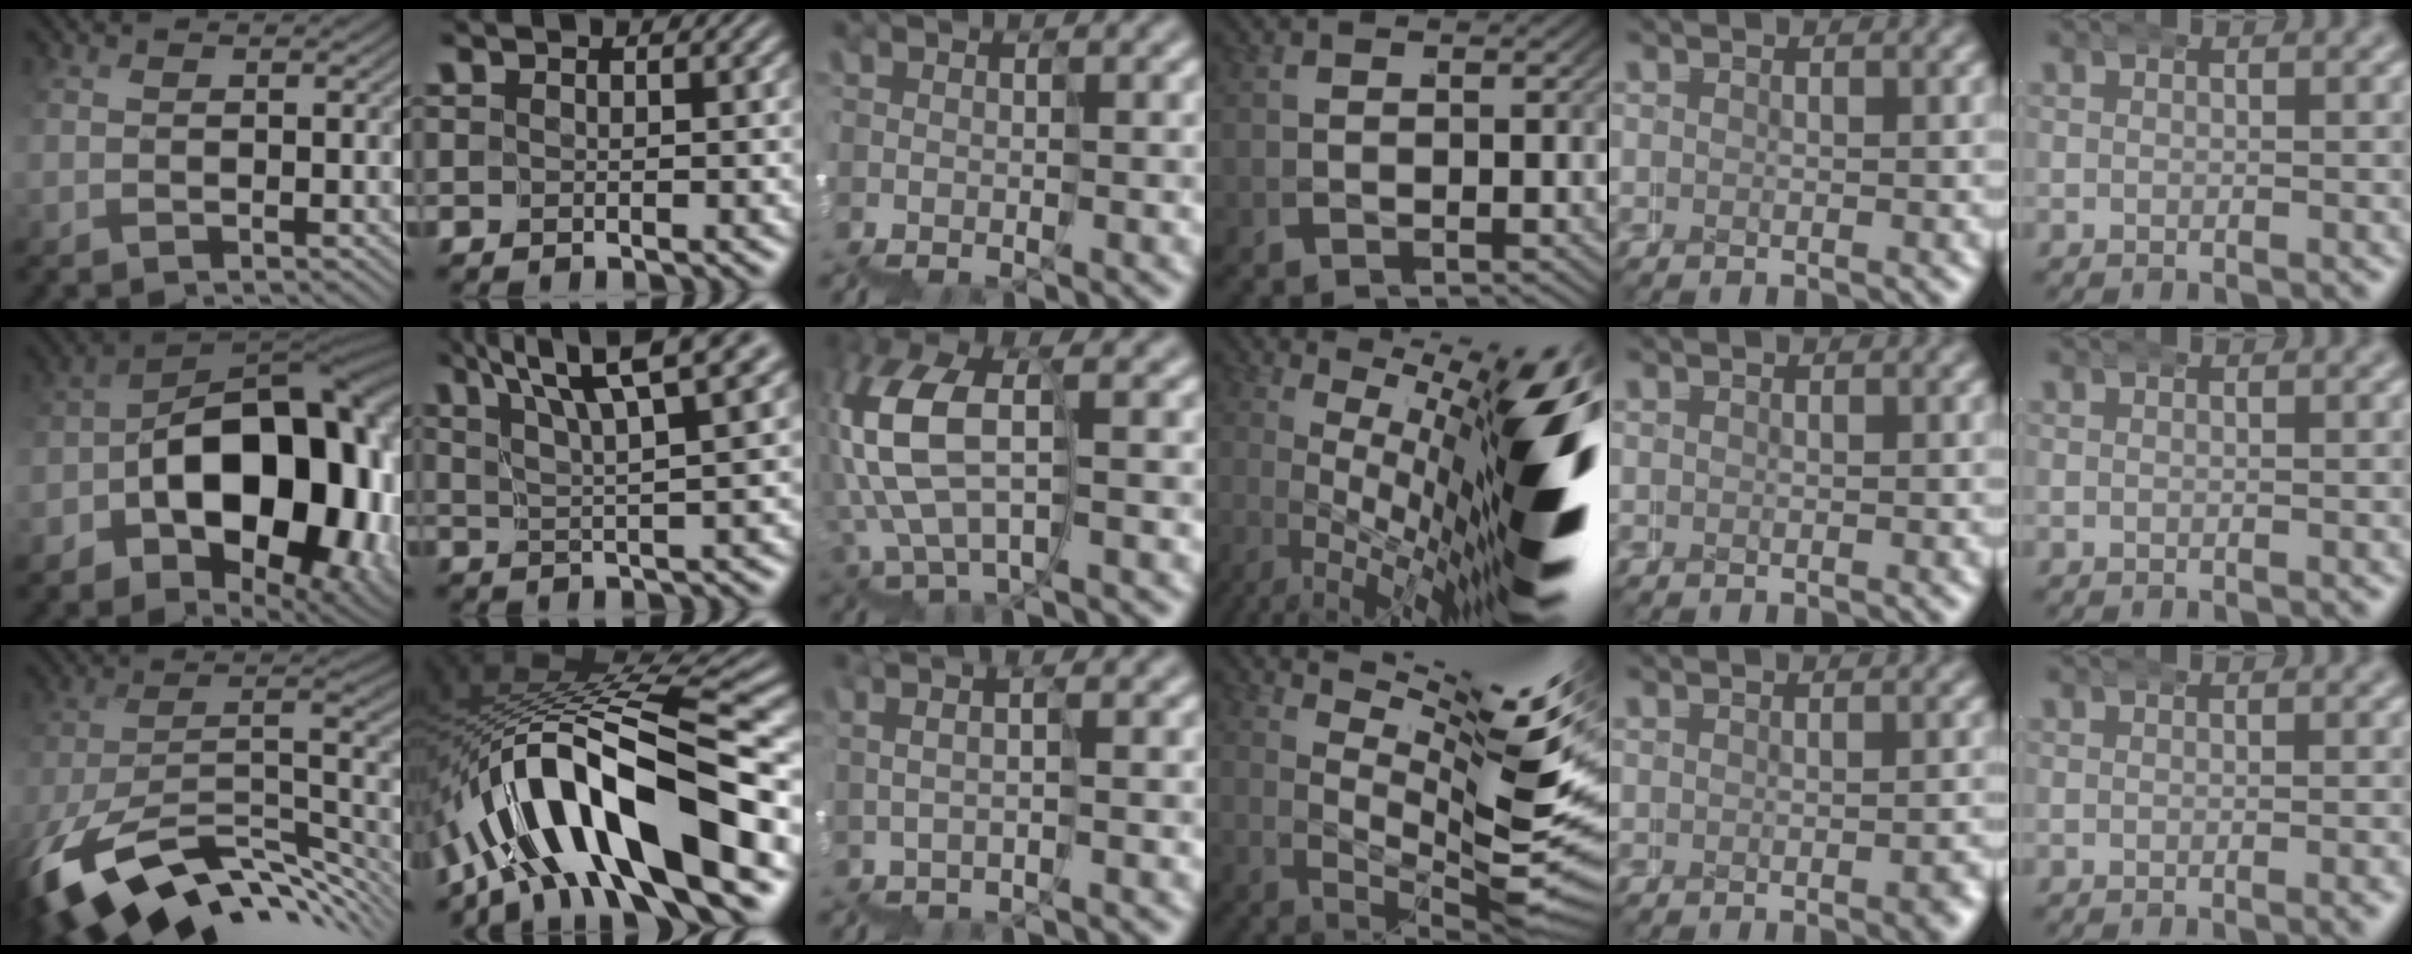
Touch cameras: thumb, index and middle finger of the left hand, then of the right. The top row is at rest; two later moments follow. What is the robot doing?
{"motion": "wrap", "object": "duck tape"}